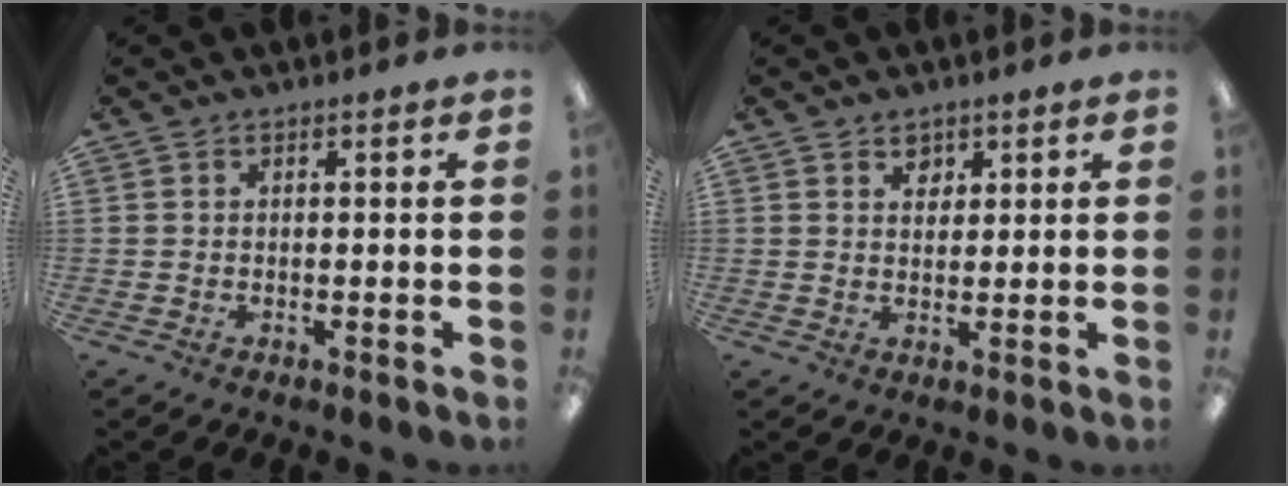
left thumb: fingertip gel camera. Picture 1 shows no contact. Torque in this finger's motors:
{"motor_torque": [0.14, -0.24, -0.18, -0.18, -0.03]}